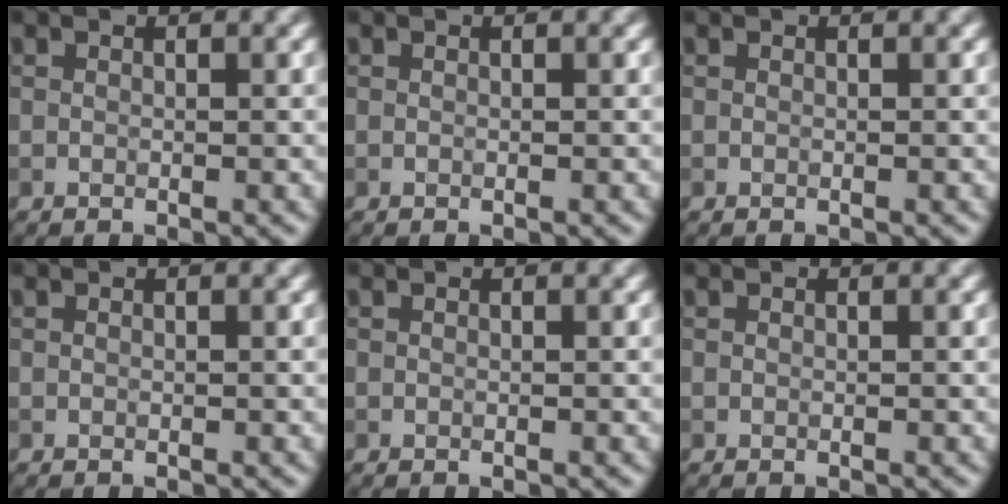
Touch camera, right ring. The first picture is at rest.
{"total": 0.0}
{"total": 0.0}
{"total": 0.0}
{"total": 0.0}
{"total": 0.0}